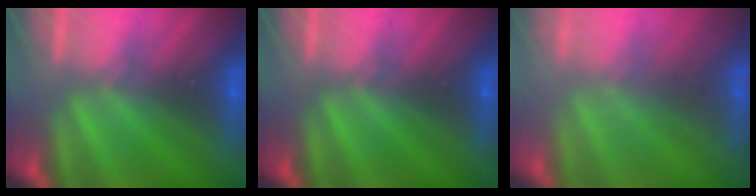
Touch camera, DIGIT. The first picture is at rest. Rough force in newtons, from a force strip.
{"total": 0.0}
{"total": 1.8}